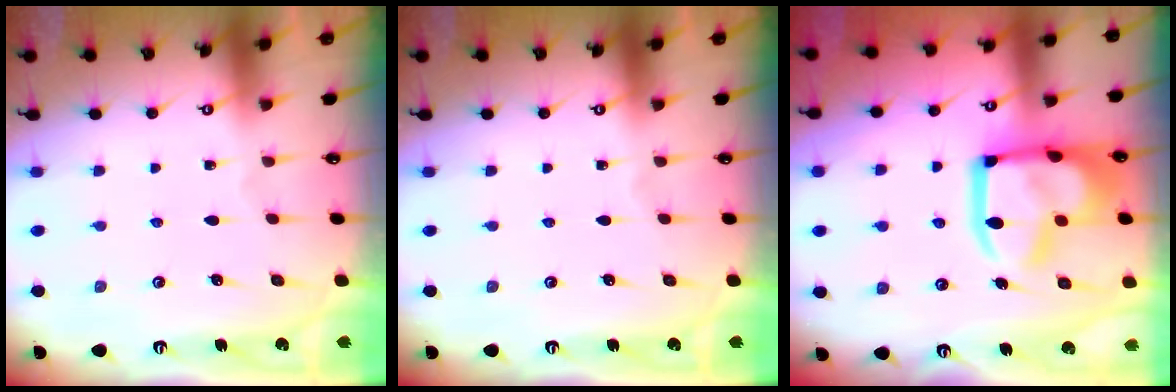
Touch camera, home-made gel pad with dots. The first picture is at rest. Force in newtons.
{"total": 0.0}
{"total": 19.4, "press": 19.3, "slide": 2.1}